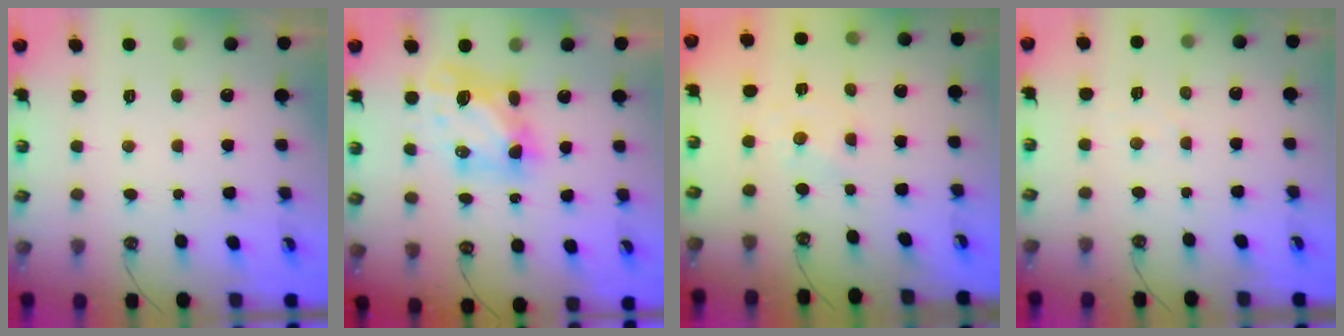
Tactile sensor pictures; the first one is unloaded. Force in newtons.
{"total": 6.6, "press": 6.6, "slide": 0.4}
{"total": 0.0}
{"total": 4.1, "press": 4.0, "slide": 0.5}